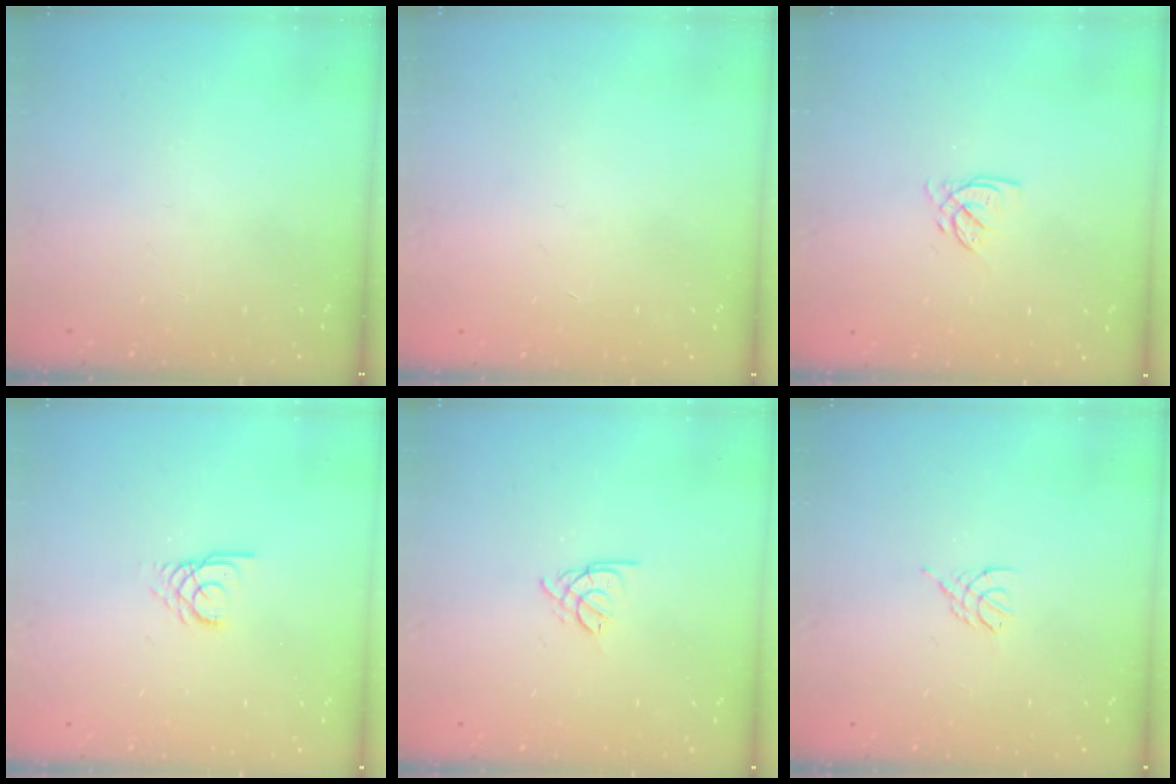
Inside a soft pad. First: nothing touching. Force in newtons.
{"total": 0.9, "press": 0.8, "slide": 0.2}
{"total": 2.8, "press": 2.8, "slide": 0.1}
{"total": 3.0, "press": 3.0, "slide": 0.3}
{"total": 2.7, "press": 2.6, "slide": 0.5}
{"total": 3.4, "press": 3.3, "slide": 0.5}